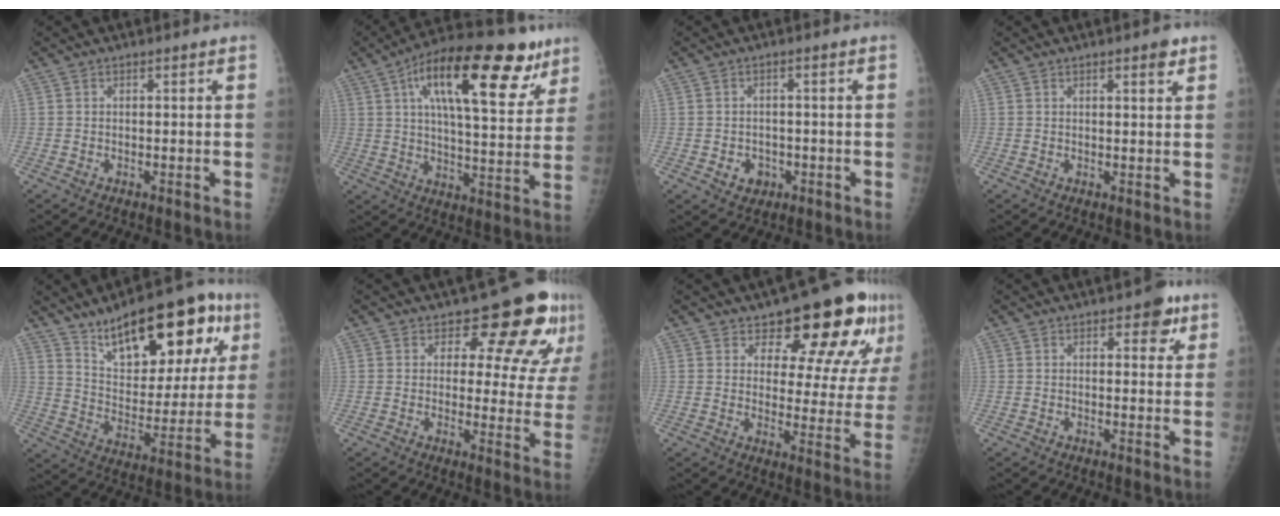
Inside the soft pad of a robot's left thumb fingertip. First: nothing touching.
{"total": 24.1, "force": [11.7, 9.2, 19.0], "torque": [-0.257, -0.011, 0.177]}
{"total": 3.6, "force": [-1.2, 3.0, 1.5], "torque": [-0.006, 0.006, -0.010]}
{"total": 2.5, "force": [1.5, 0.6, 1.9], "torque": [-0.021, -0.007, 0.018]}
{"total": 23.4, "force": [12.5, 9.7, 17.3], "torque": [-0.214, -0.034, 0.200]}
{"total": 13.3, "force": [8.7, 6.3, 7.7], "torque": [-0.045, -0.054, 0.091]}
{"total": 17.2, "force": [10.8, 7.2, 11.2], "torque": [-0.101, -0.065, 0.136]}
{"total": 4.8, "force": [2.5, 2.6, 3.2], "torque": [-0.013, -0.007, 0.023]}